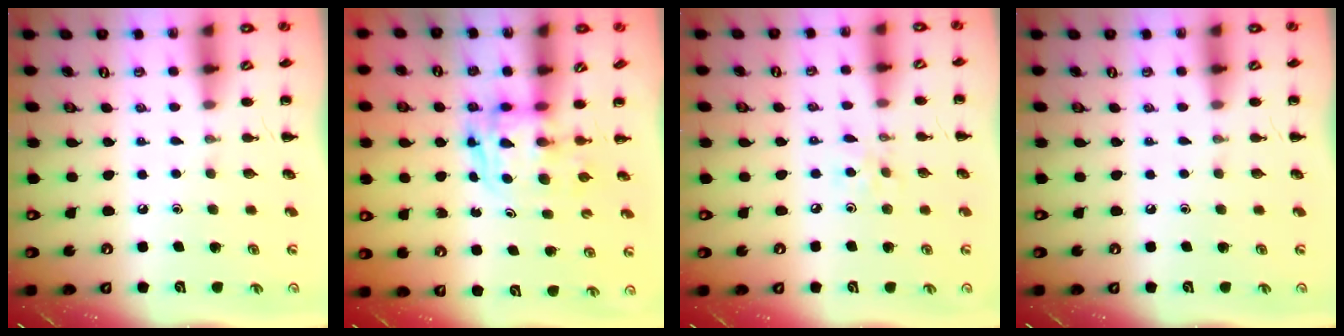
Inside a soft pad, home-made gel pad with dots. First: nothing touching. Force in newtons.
{"total": 2.7, "press": 2.7, "slide": 0.2}
{"total": 3.0, "press": 2.9, "slide": 0.9}
{"total": 0.0}